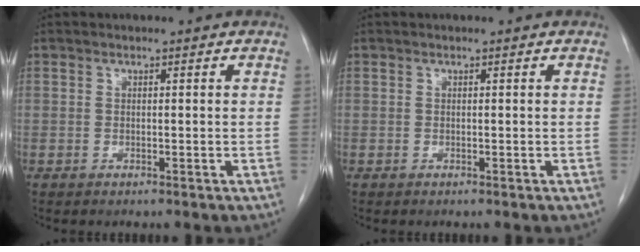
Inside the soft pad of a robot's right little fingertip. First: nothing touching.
{"total": 0.0}